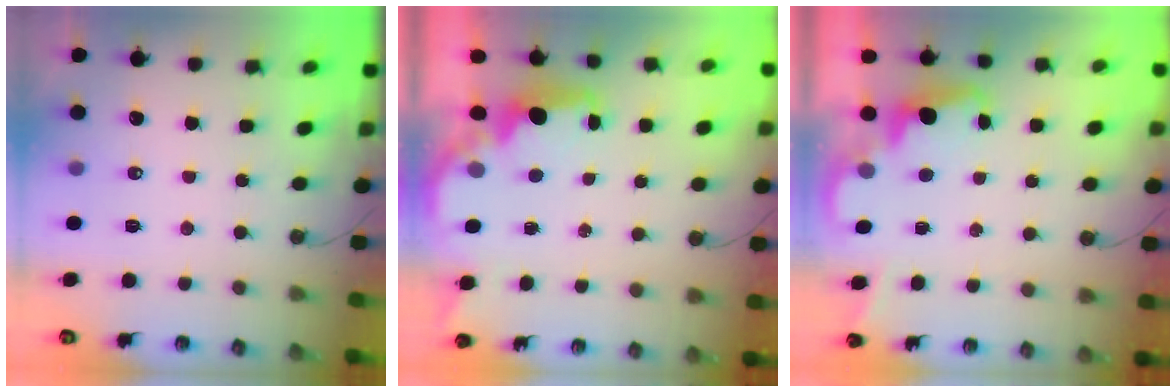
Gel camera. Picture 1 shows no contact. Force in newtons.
{"total": 2.5, "press": 2.3, "slide": 0.7}
{"total": 2.3, "press": 2.3, "slide": 0.6}